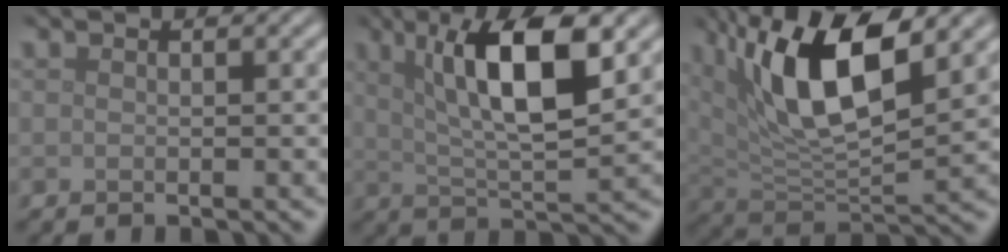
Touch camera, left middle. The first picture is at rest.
{"total": 9.0, "force": [3.3, 2.4, 8.1], "torque": [-0.125, 0.003, 0.055]}
{"total": 10.6, "force": [4.2, 3.7, 9.0], "torque": [-0.166, -0.002, 0.075]}